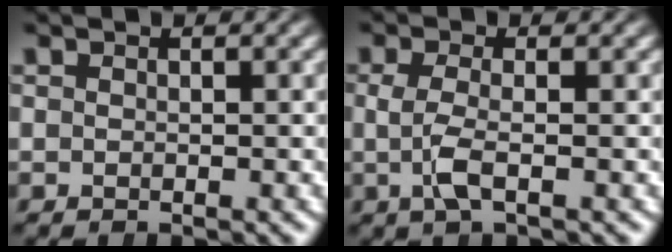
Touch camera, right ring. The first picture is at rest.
{"total": 2.3, "force": [-0.4, 0.6, 2.2], "torque": [-0.055, -0.015, -0.001]}